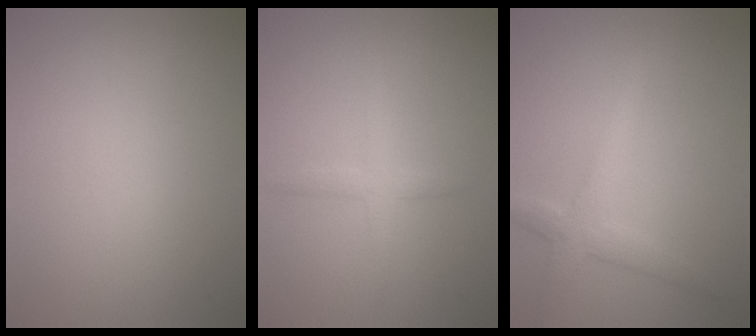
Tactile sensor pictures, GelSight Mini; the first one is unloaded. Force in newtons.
{"total": 1.7, "press": 1.7, "slide": 0.1}
{"total": 3.2, "press": 3.2, "slide": 0.2}